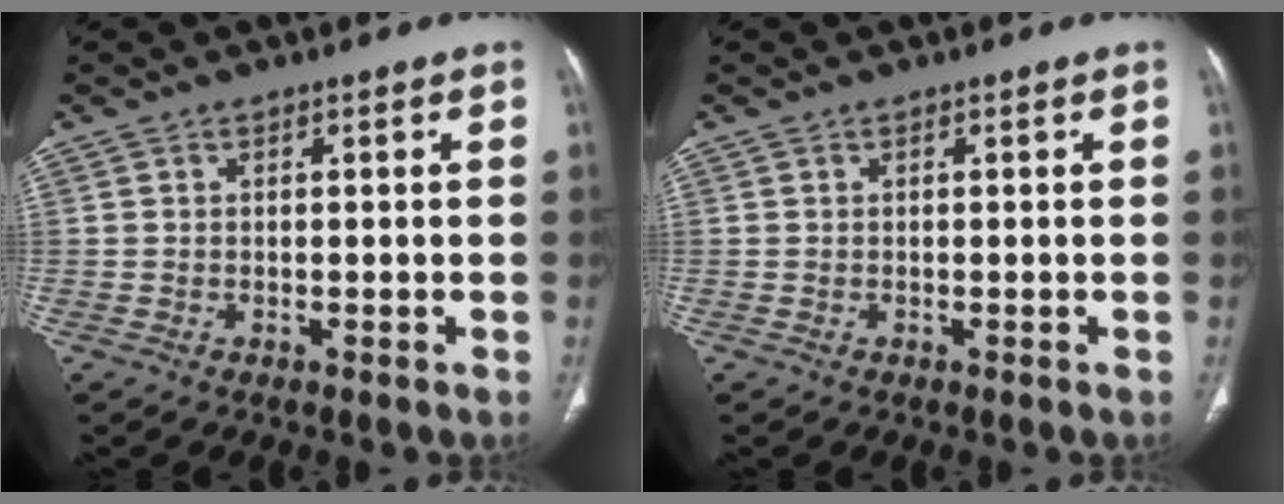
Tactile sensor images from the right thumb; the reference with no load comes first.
{"total": 0.0}